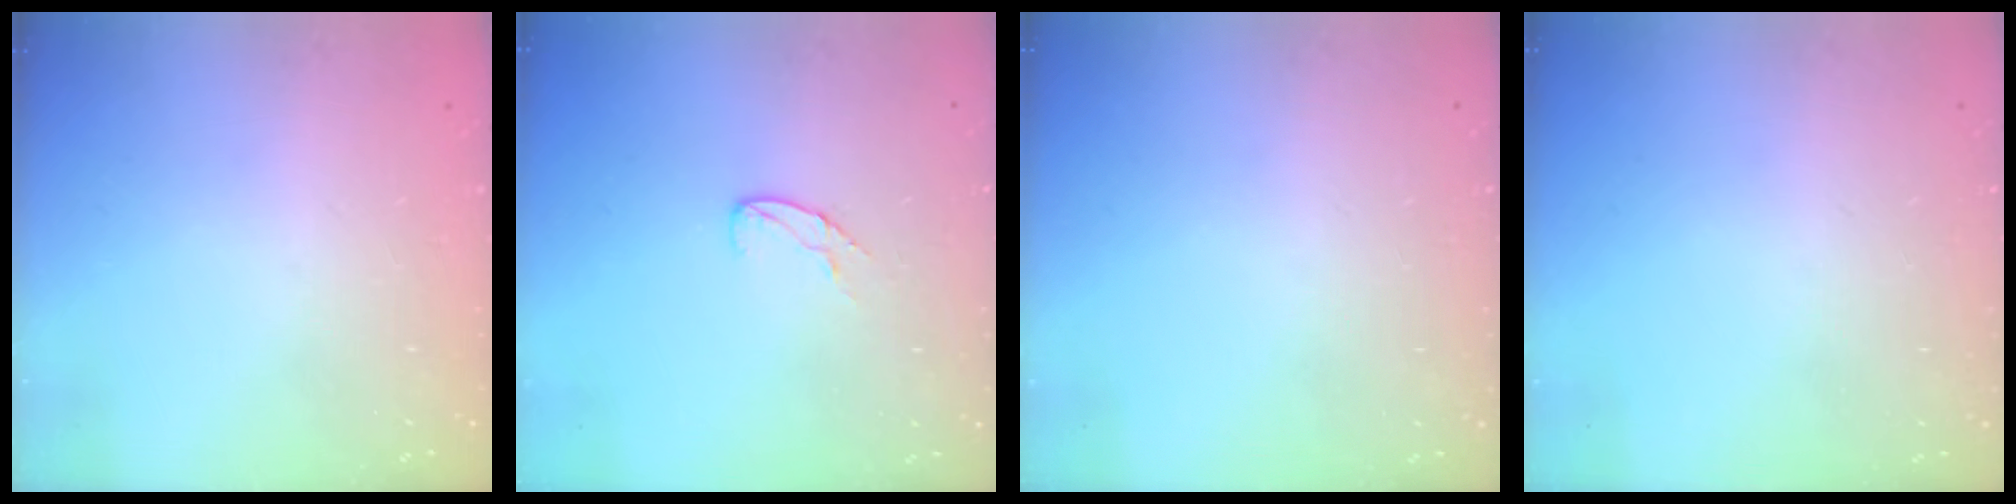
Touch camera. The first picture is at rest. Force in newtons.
{"total": 5.6, "press": 5.6, "slide": 0.5}
{"total": 0.0}
{"total": 0.0}